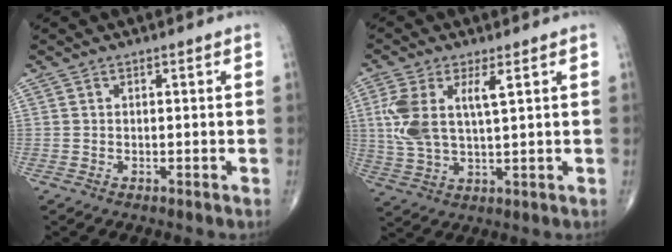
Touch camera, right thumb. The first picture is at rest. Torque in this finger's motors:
{"motor_torque": [0.14, 0.28, 1.26, 0.39, 0.35]}